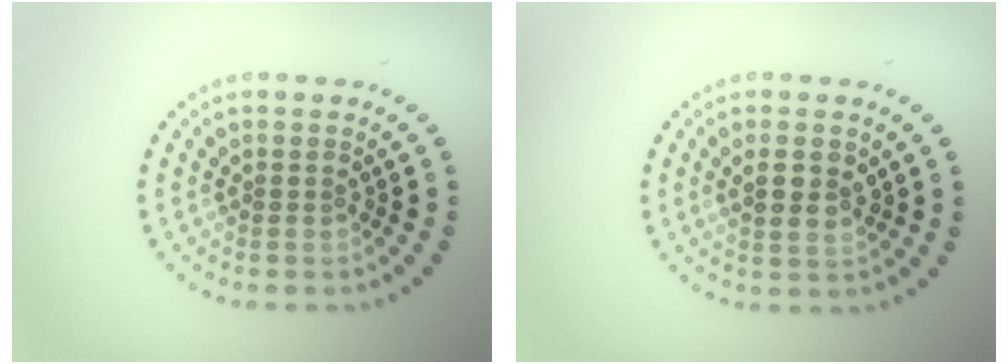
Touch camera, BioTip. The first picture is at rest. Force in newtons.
{"total": 2.5, "press": 2.5, "slide": 0.6}